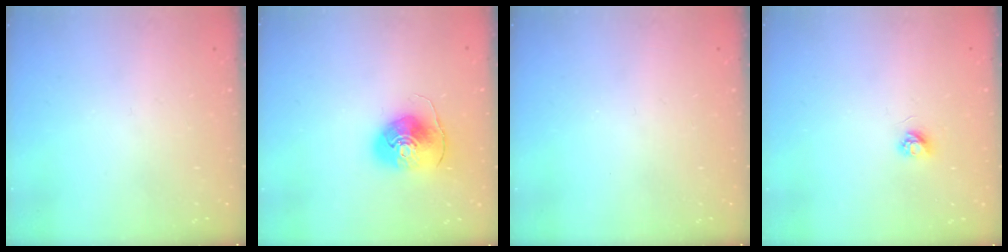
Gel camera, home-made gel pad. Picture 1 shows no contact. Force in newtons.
{"total": 8.8, "press": 8.8, "slide": 0.8}
{"total": 0.0}
{"total": 3.2, "press": 3.2, "slide": 0.3}